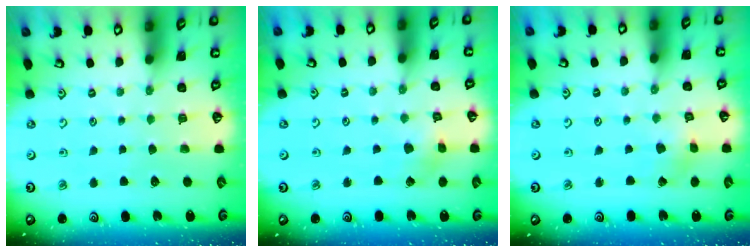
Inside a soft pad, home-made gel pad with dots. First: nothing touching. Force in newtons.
{"total": 2.3, "press": 2.3, "slide": 0.2}
{"total": 1.5, "press": 1.5, "slide": 0.0}